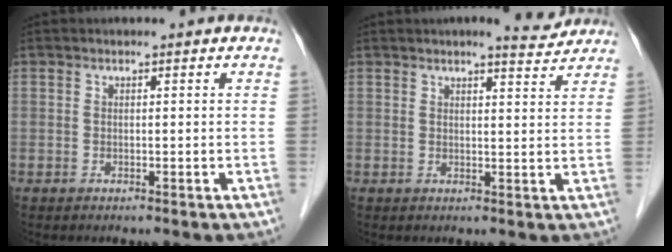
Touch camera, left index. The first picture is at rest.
{"total": 3.5, "force": [3.3, 0.2, 1.0], "torque": [-0.022, -0.008, 0.038]}